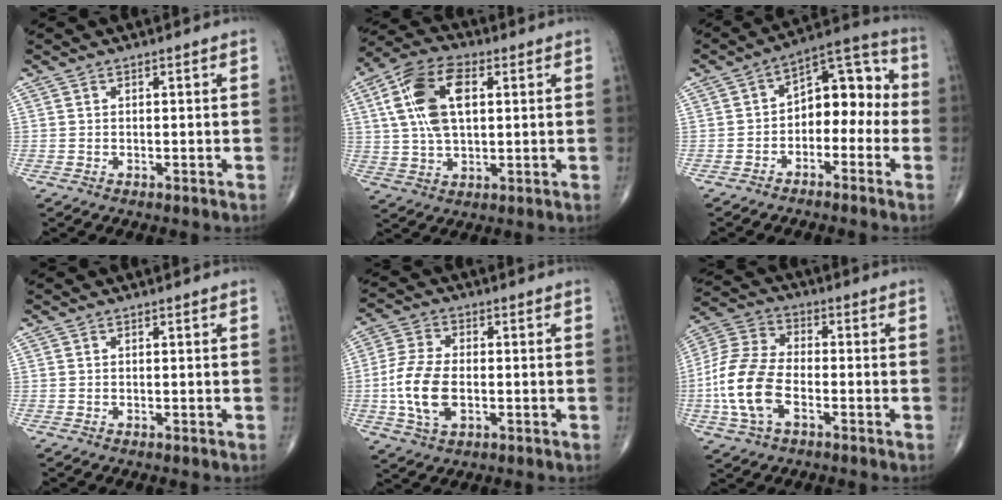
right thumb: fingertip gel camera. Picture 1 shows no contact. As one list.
[{"total": 13.8, "force": [3.3, 7.3, 11.3], "torque": [-0.219, 0.011, 0.061]}, {"total": 11.3, "force": [-2.0, 7.2, 8.5], "torque": [-0.082, 0.054, -0.046]}, {"total": 0.0}, {"total": 10.1, "force": [-1.6, 5.8, 8.2], "torque": [-0.175, 0.004, -0.032]}, {"total": 13.8, "force": [-3.6, 7.8, 10.8], "torque": [-0.235, 0.021, -0.076]}]